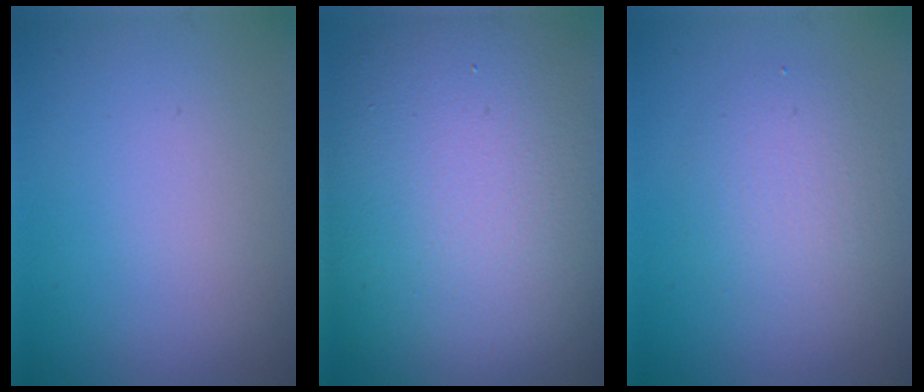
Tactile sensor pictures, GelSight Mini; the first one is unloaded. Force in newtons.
{"total": 16.3, "press": 16.3, "slide": 0.9}
{"total": 2.9, "press": 2.9, "slide": 0.2}